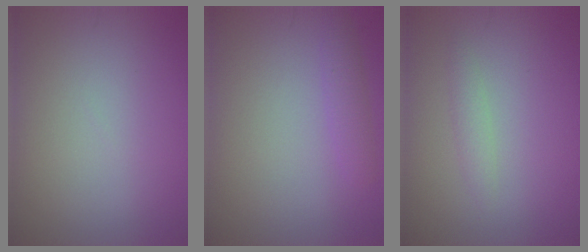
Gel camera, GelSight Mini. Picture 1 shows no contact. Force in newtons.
{"total": 1.6, "press": 1.6, "slide": 0.0}
{"total": 1.2, "press": 1.2, "slide": 0.0}